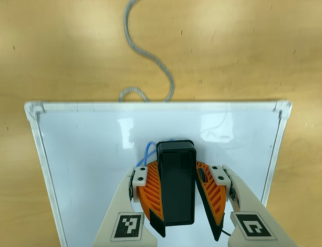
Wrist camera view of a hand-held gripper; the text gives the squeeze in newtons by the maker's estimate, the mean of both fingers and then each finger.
{"total": 11.3, "left": 13.2, "right": 9.4}